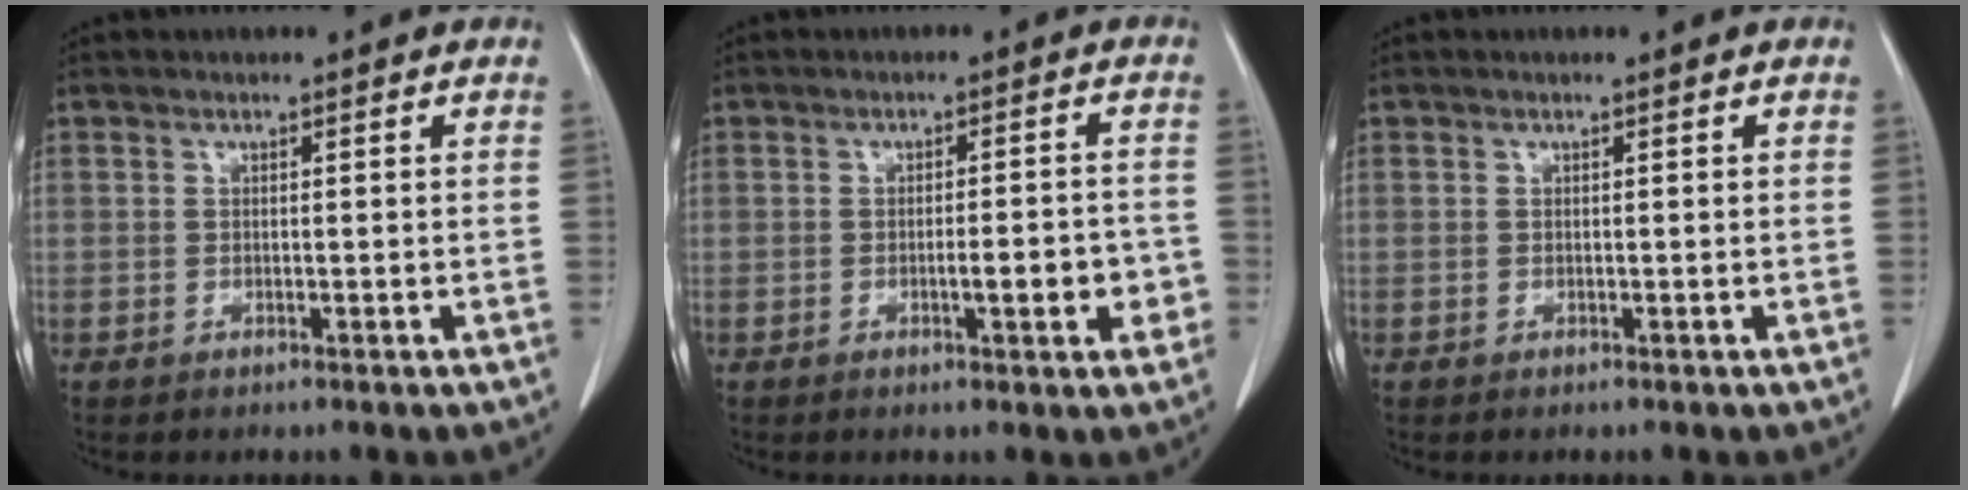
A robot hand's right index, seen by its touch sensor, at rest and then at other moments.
{"total": 5.0, "force": [-1.6, 1.1, 4.6], "torque": [-0.063, 0.004, -0.017]}
{"total": 0.0}